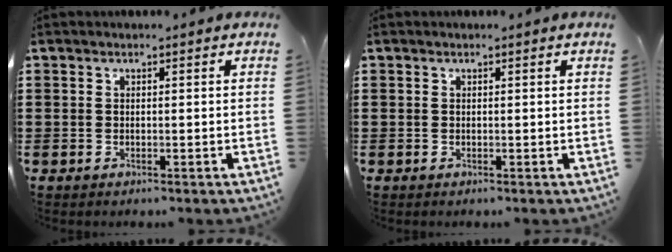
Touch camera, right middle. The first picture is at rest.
{"total": 0.0}